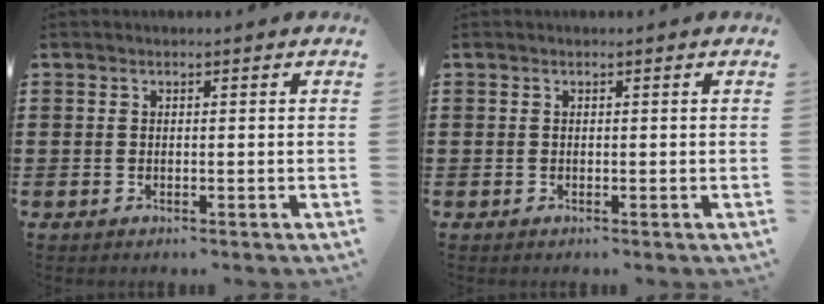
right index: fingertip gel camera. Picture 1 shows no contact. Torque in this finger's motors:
{"motor_torque": [0.00, 0.00, 0.00, 0.00]}